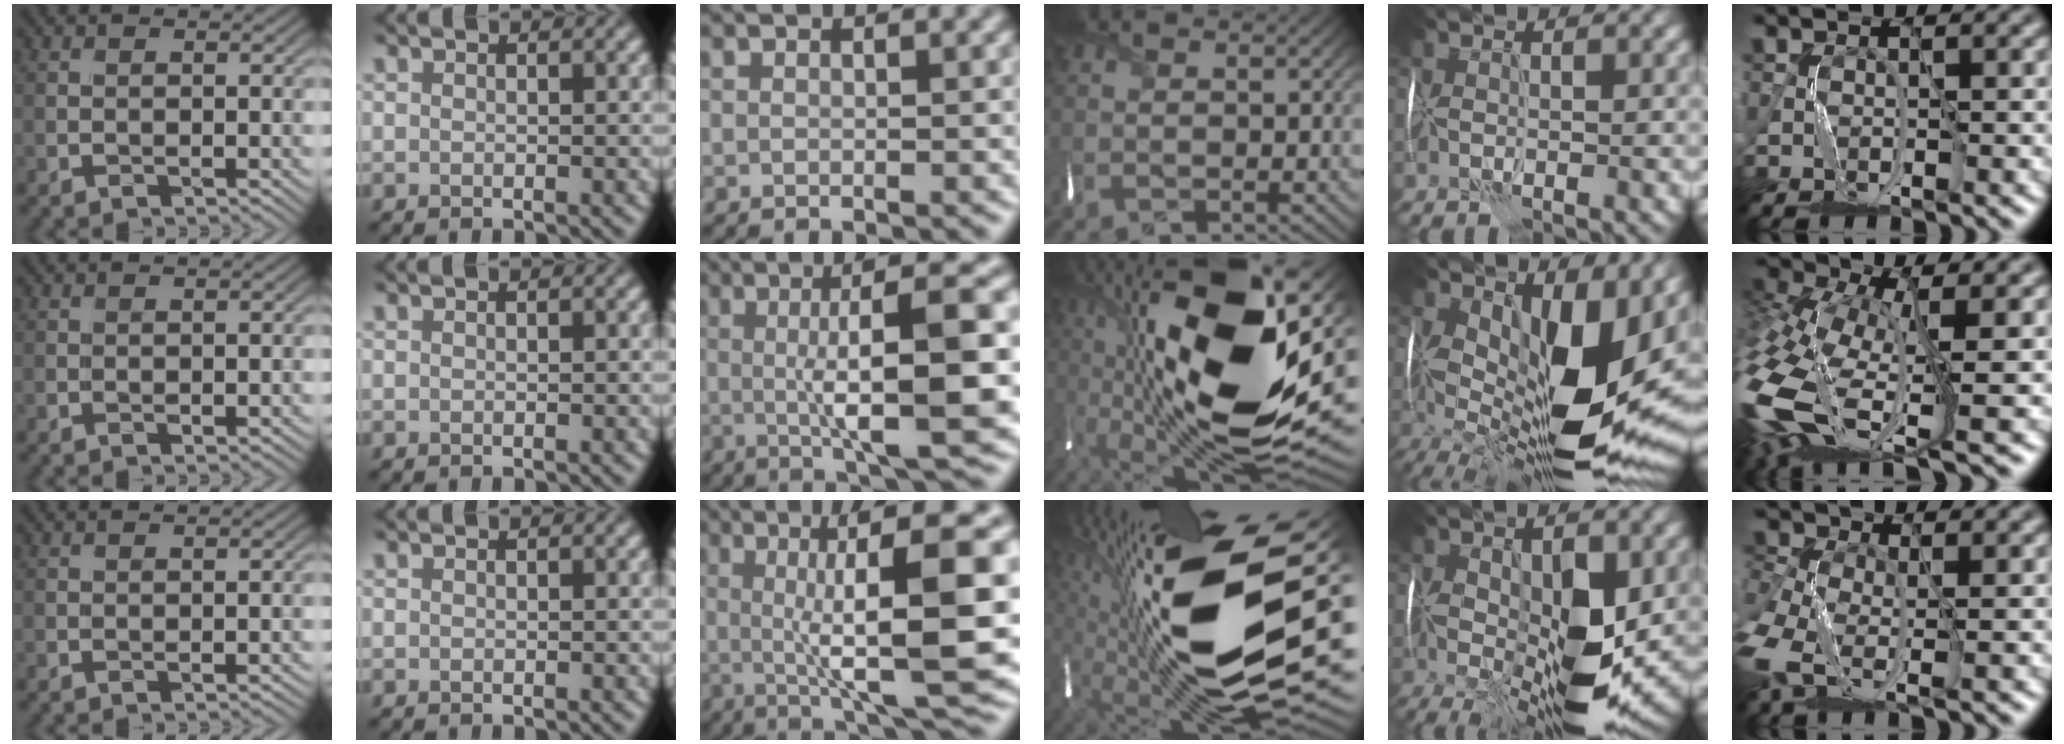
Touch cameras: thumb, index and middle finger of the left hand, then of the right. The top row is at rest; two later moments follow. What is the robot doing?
{"motion": "wrap", "object": "thread"}